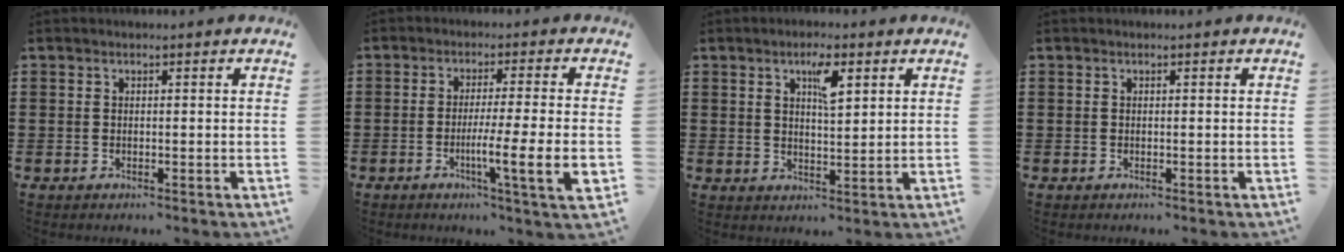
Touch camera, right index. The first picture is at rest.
{"total": 8.6, "force": [-2.3, 0.0, 8.3], "torque": [-0.144, -0.018, -0.040]}
{"total": 4.5, "force": [2.2, 1.3, 3.7], "torque": [-0.064, 0.002, 0.031]}
{"total": 0.0}